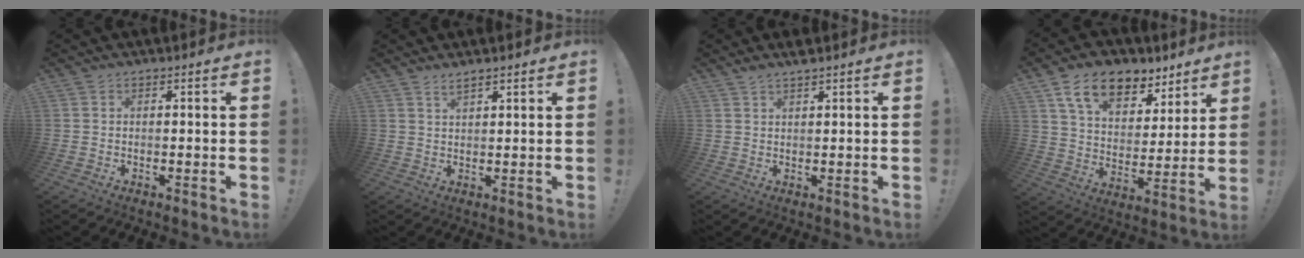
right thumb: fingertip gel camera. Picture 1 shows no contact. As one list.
[{"total": 2.4, "force": [2.1, 0.3, 1.2], "torque": [-0.020, -0.014, 0.036]}, {"total": 2.5, "force": [2.2, 0.0, 1.1], "torque": [-0.015, -0.015, 0.039]}, {"total": 15.5, "force": [10.1, 8.8, 7.8], "torque": [-0.139, -0.054, 0.186]}]